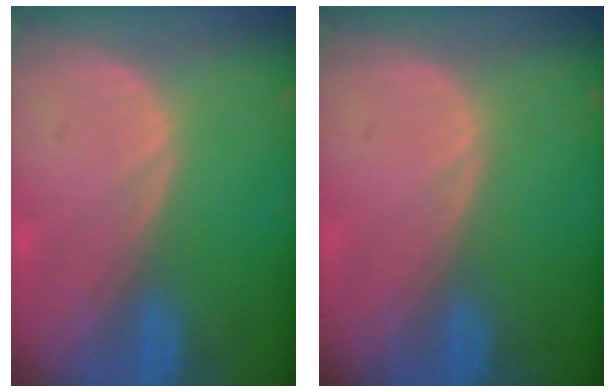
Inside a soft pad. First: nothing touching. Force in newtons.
{"total": 0.0}